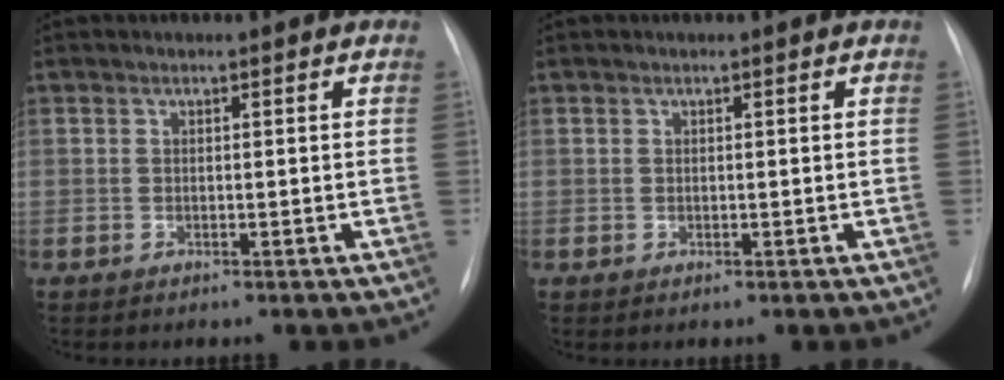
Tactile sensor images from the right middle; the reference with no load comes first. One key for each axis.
{"total": 0.0}